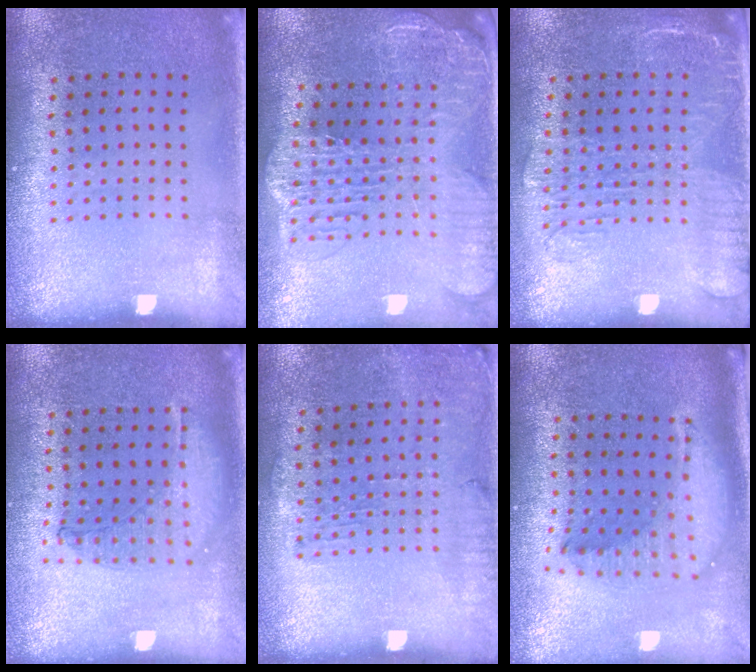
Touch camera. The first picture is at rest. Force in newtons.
{"total": 3.1, "press": 2.6, "slide": 1.8}
{"total": 1.9, "press": 1.6, "slide": 1.0}
{"total": 1.0, "press": 0.9, "slide": 0.3}
{"total": 1.3, "press": 1.2, "slide": 0.4}
{"total": 1.9, "press": 1.5, "slide": 1.2}